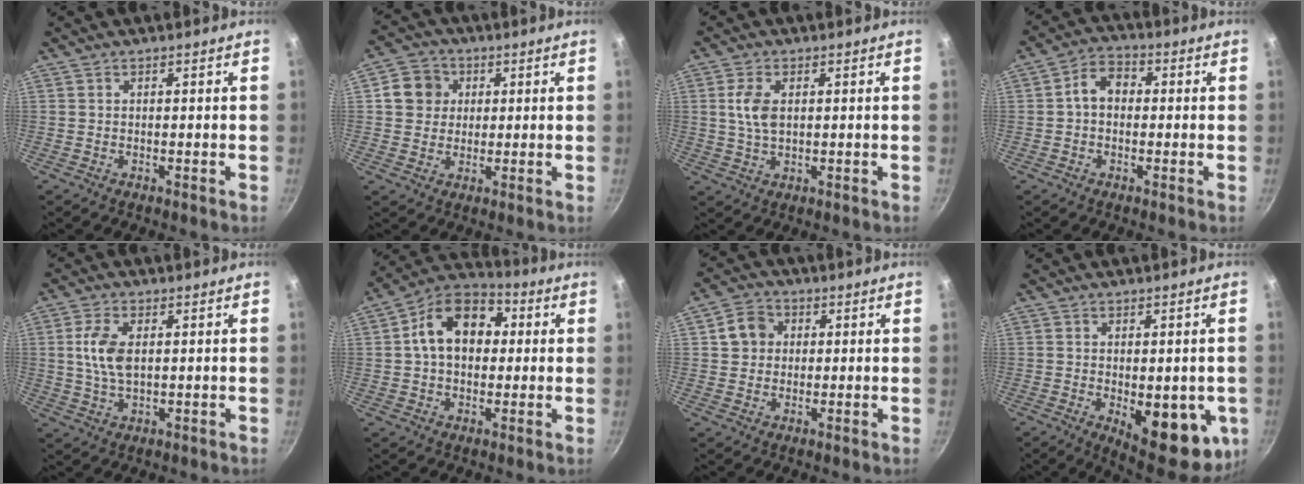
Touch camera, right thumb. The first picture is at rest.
{"total": 7.0, "force": [1.7, 6.4, 2.4], "torque": [-0.006, 0.008, 0.020]}
{"total": 5.5, "force": [1.0, 3.2, 4.4], "torque": [-0.085, 0.001, 0.019]}
{"total": 5.8, "force": [0.1, 4.4, 3.8], "torque": [-0.042, 0.019, -0.012]}
{"total": 7.2, "force": [1.1, 4.0, 5.9], "torque": [-0.116, 0.003, 0.020]}
{"total": 14.5, "force": [2.3, 10.3, 10.0], "torque": [-0.125, 0.029, 0.015]}
{"total": 5.7, "force": [1.1, 5.1, 2.4], "torque": [-0.016, 0.011, 0.010]}
{"total": 16.0, "force": [-3.4, 7.1, 13.9], "torque": [-0.137, -0.018, -0.032]}